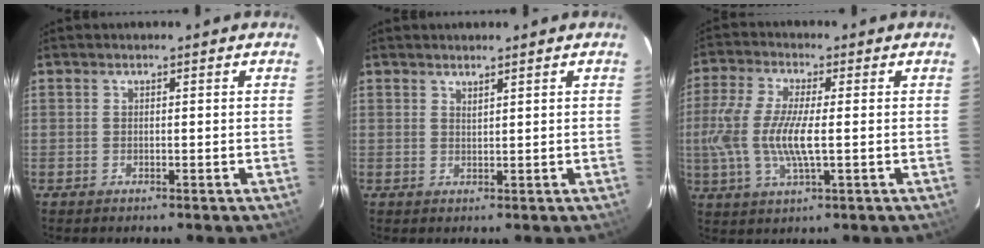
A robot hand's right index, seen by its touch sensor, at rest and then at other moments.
{"total": 1.2, "force": [1.1, -0.1, 0.6], "torque": [-0.010, -0.002, 0.017]}
{"total": 11.2, "force": [-1.0, 2.9, 10.8], "torque": [-0.230, -0.004, -0.020]}